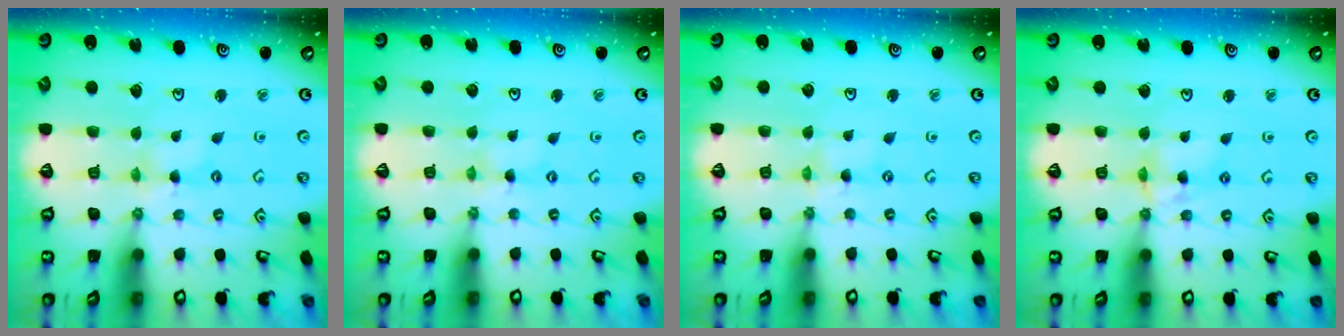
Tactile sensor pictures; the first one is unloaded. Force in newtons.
{"total": 0.0}
{"total": 0.0}
{"total": 6.0, "press": 6.0, "slide": 0.5}